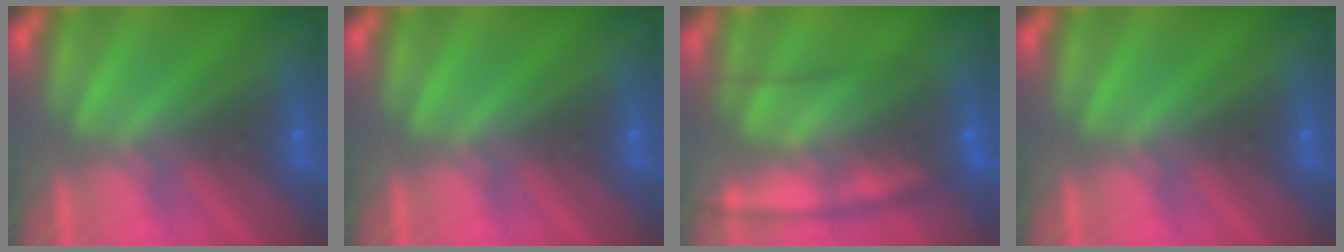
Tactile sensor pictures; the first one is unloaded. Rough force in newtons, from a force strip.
{"total": 0.0}
{"total": 6.9}
{"total": 0.0}